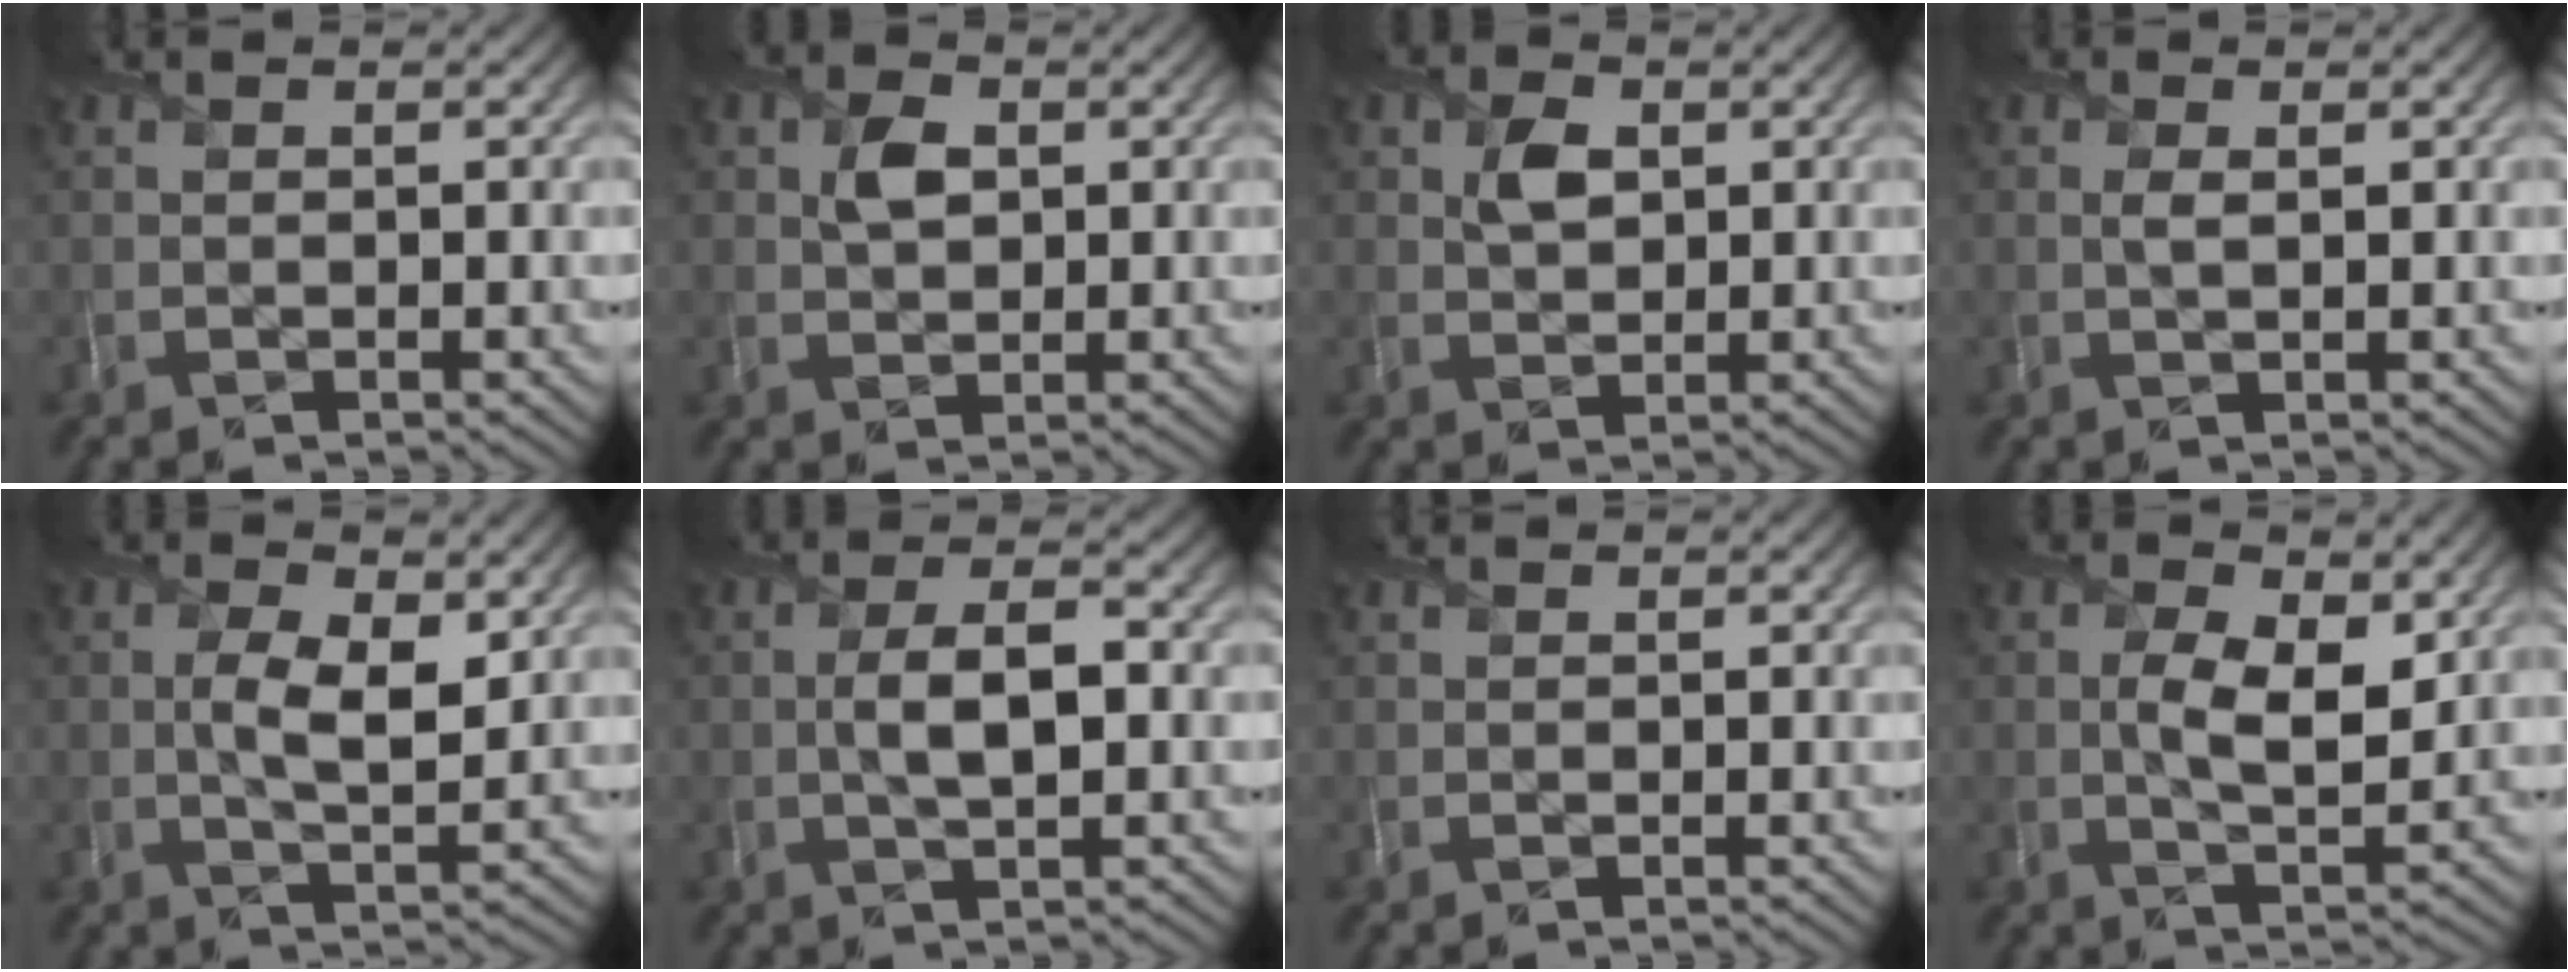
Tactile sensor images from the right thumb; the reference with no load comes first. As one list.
[{"total": 3.4, "force": [0.8, 2.4, 2.3], "torque": [-0.050, 0.002, 0.011]}, {"total": 3.5, "force": [0.9, 2.4, 2.4], "torque": [-0.051, 0.002, 0.014]}, {"total": 1.4, "force": [0.3, 0.5, 1.3], "torque": [-0.027, -0.001, 0.002]}, {"total": 5.8, "force": [0.7, 2.5, 5.1], "torque": [-0.102, -0.006, 0.014]}, {"total": 5.2, "force": [-0.3, 2.1, 4.8], "torque": [-0.095, 0.004, -0.011]}, {"total": 0.0}, {"total": 6.5, "force": [1.0, 2.9, 5.7], "torque": [-0.112, -0.008, 0.018]}]